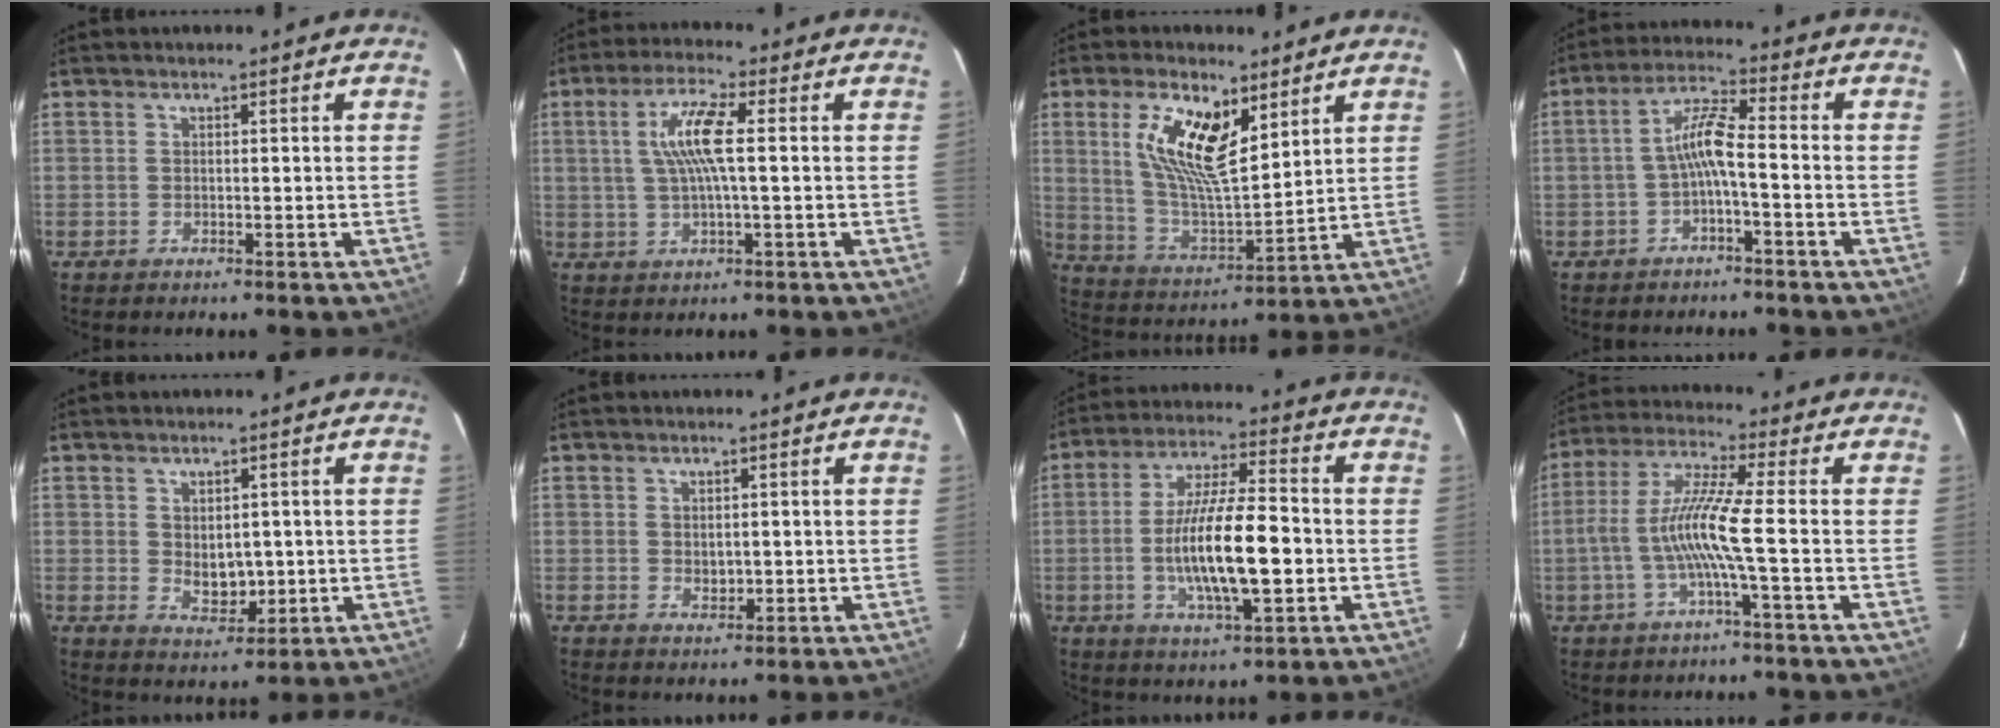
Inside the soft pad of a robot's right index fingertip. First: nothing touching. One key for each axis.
{"total": 8.0, "fx": 1.1, "fy": 1.0, "fz": 7.9, "tx": -0.153, "ty": 0.008, "tz": 0.021}
{"total": 13.7, "fx": 6.2, "fy": 5.1, "fz": 11.1, "tx": -0.217, "ty": 0.006, "tz": 0.126}
{"total": 5.6, "fx": -2.0, "fy": 0.5, "fz": 5.2, "tx": -0.118, "ty": 0.018, "tz": -0.036}
{"total": 5.3, "fx": 0.2, "fy": 3.7, "fz": 3.8, "tx": -0.061, "ty": -0.008, "tz": 0.016}
{"total": 2.2, "fx": 0.1, "fy": 1.7, "fz": 1.4, "tx": -0.021, "ty": -0.001, "tz": 0.007}
{"total": 14.8, "fx": -2.5, "fy": 3.6, "fz": 14.1, "tx": -0.261, "ty": -0.007, "tz": -0.043}
{"total": 9.2, "fx": -2.2, "fy": -0.8, "fz": 8.9, "tx": -0.188, "ty": 0.004, "tz": -0.042}